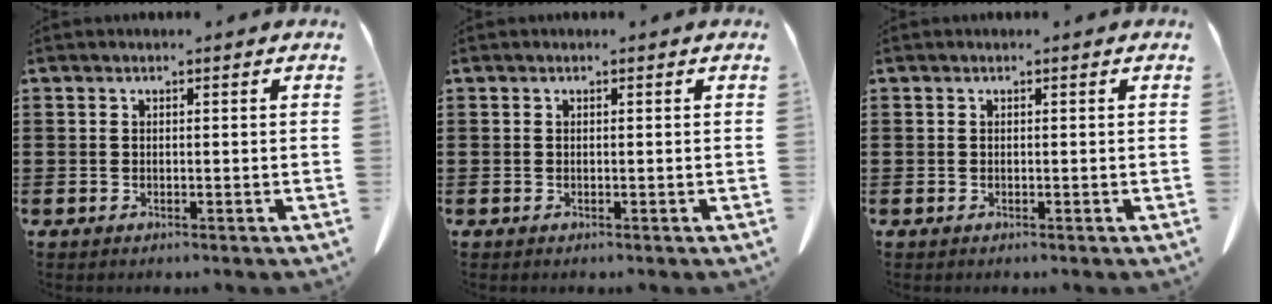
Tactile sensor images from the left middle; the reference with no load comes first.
{"total": 0.0}
{"total": 0.0}